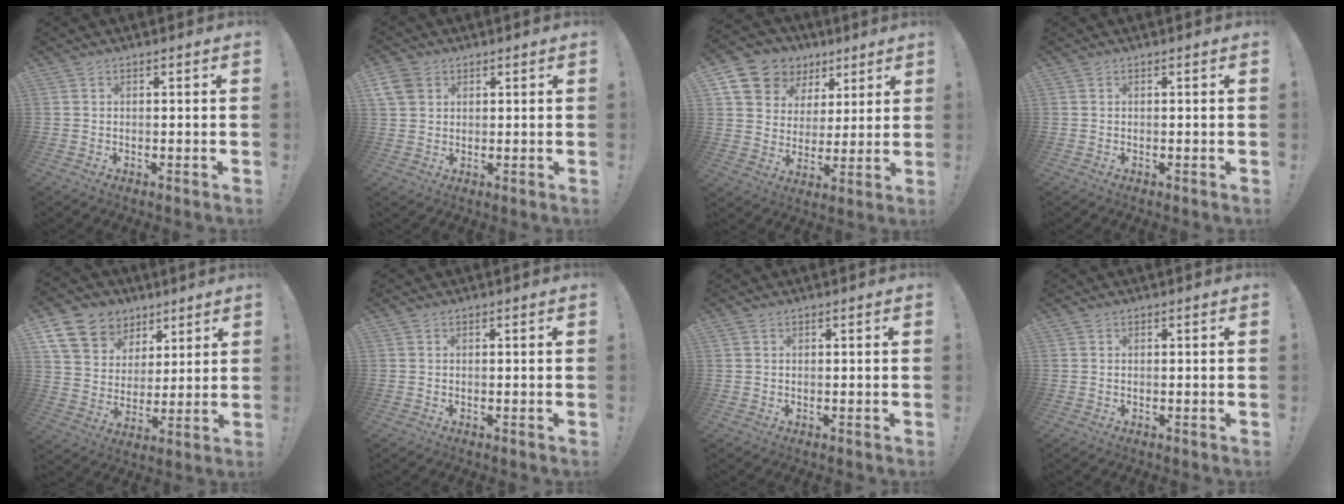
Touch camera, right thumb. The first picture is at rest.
{"total": 5.8, "force": [2.6, 4.5, 2.6], "torque": [-0.051, -0.005, 0.052]}
{"total": 12.9, "force": [7.4, 9.6, 4.2], "torque": [-0.073, -0.047, 0.151]}
{"total": 0.0}
{"total": 13.5, "force": [7.4, 10.3, 4.7], "torque": [-0.068, -0.045, 0.148]}
{"total": 0.0}
{"total": 0.0}
{"total": 0.0}